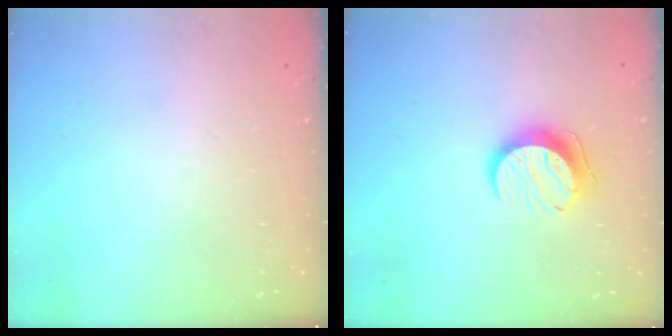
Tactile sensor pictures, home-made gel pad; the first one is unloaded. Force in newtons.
{"total": 10.4, "press": 10.4, "slide": 0.9}